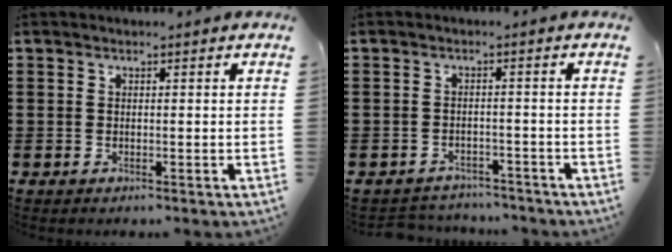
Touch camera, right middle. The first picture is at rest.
{"total": 2.3, "force": [-2.3, 0.4, -0.2], "torque": [-0.006, 0.000, -0.051]}